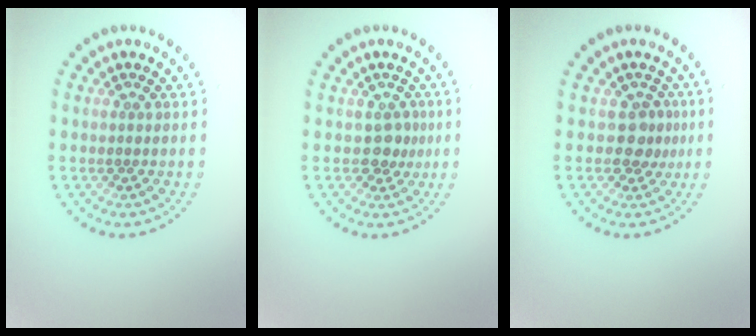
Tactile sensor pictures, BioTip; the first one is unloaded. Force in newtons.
{"total": 1.6, "press": 1.3, "slide": 1.0}
{"total": 1.8, "press": 1.6, "slide": 1.0}